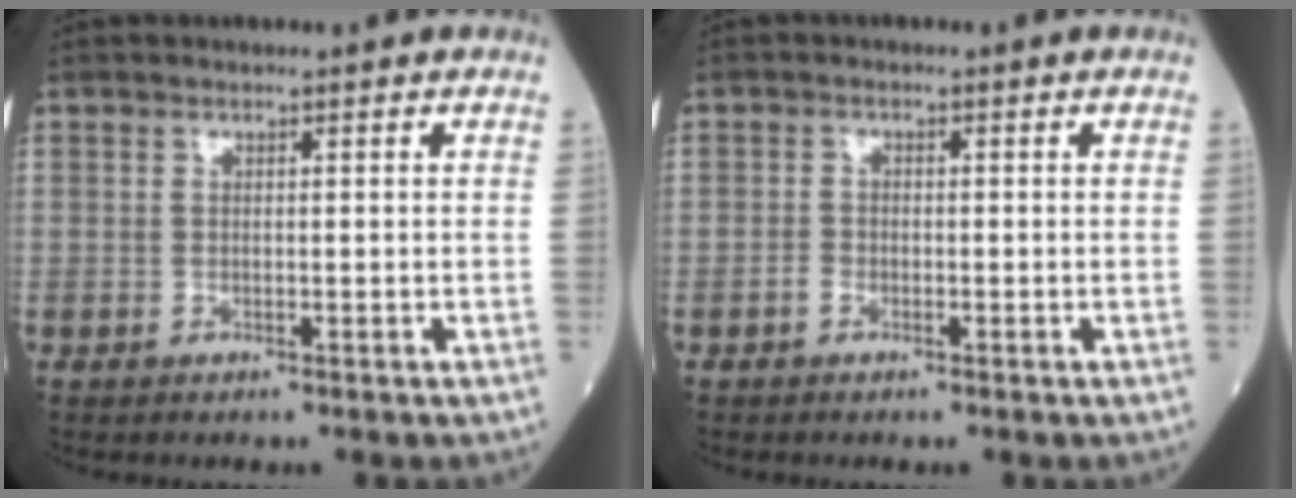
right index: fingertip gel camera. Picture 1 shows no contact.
{"total": 1.1, "force": [-0.7, 0.7, 0.5], "torque": [-0.007, 0.004, -0.013]}